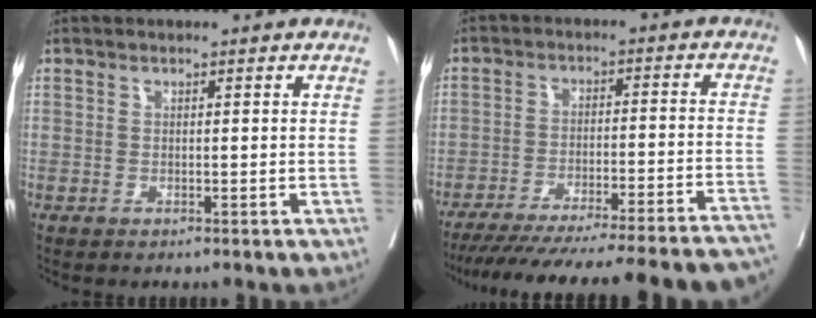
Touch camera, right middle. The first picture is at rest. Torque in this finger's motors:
{"motor_torque": [1.01, -1.12, 0.36, 0.13]}